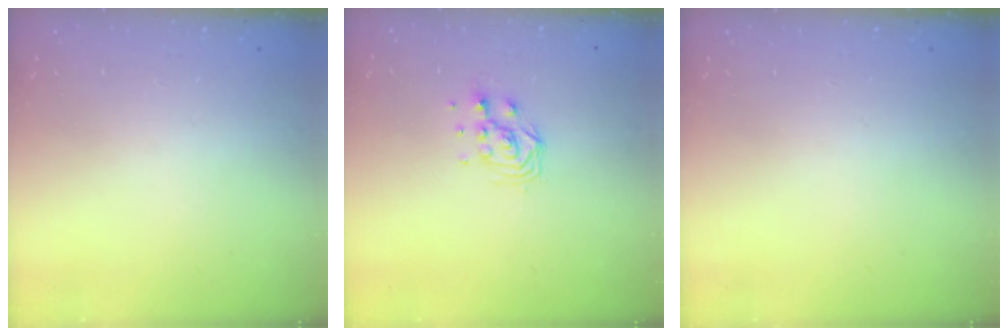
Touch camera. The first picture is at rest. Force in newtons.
{"total": 6.6, "press": 6.6, "slide": 0.5}
{"total": 0.0}